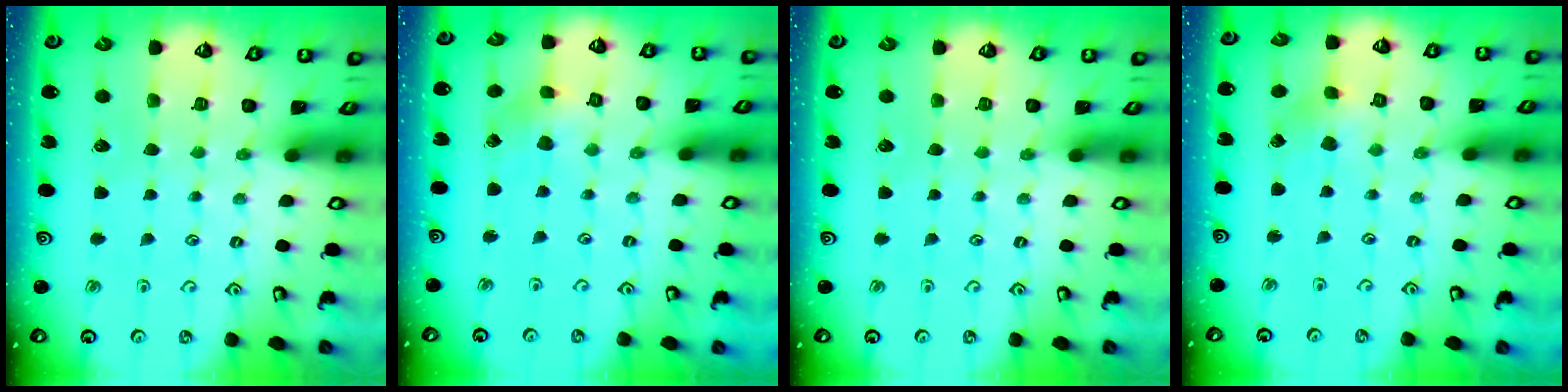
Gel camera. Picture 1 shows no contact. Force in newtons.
{"total": 2.7, "press": 2.7, "slide": 0.3}
{"total": 0.0}
{"total": 2.2, "press": 2.2, "slide": 0.3}